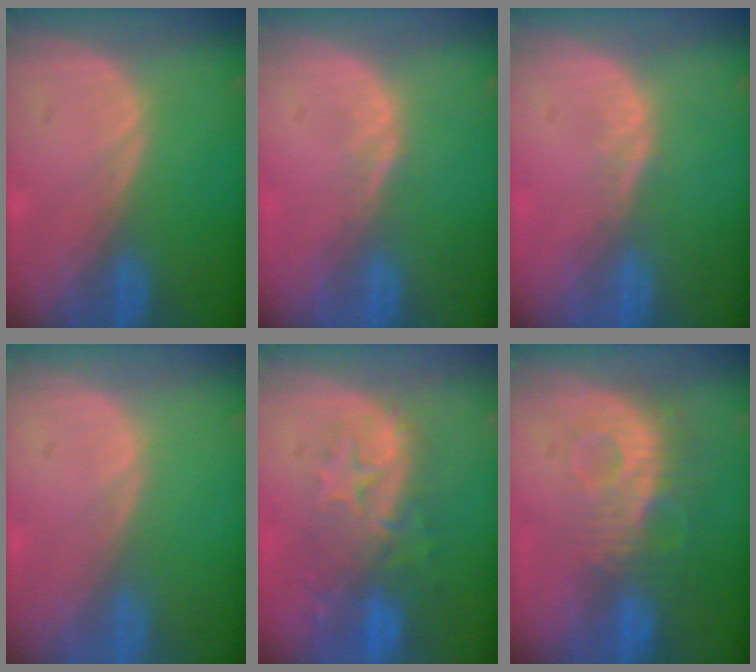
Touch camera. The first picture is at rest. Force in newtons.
{"total": 1.5, "press": 1.2, "slide": 0.9}
{"total": 1.5, "press": 1.2, "slide": 0.9}
{"total": 0.0}
{"total": 10.1, "press": 8.7, "slide": 5.1}
{"total": 9.2, "press": 8.1, "slide": 4.4}